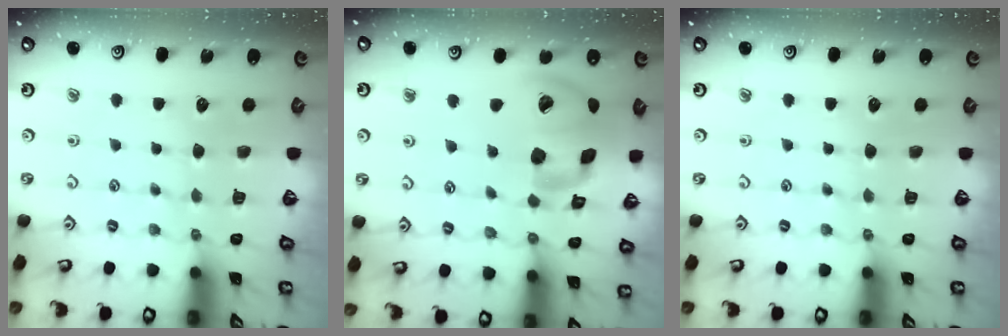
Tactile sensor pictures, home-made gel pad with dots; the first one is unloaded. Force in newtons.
{"total": 19.5, "press": 19.2, "slide": 2.9}
{"total": 0.0}